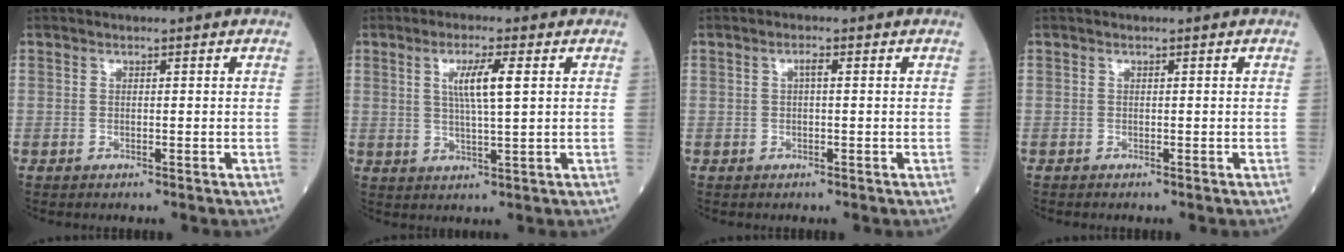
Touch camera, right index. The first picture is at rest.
{"total": 5.5, "force": [1.5, 0.1, 5.3], "torque": [-0.101, 0.000, 0.029]}
{"total": 1.1, "force": [0.2, 0.1, 1.1], "torque": [-0.019, 0.003, 0.002]}
{"total": 0.0}